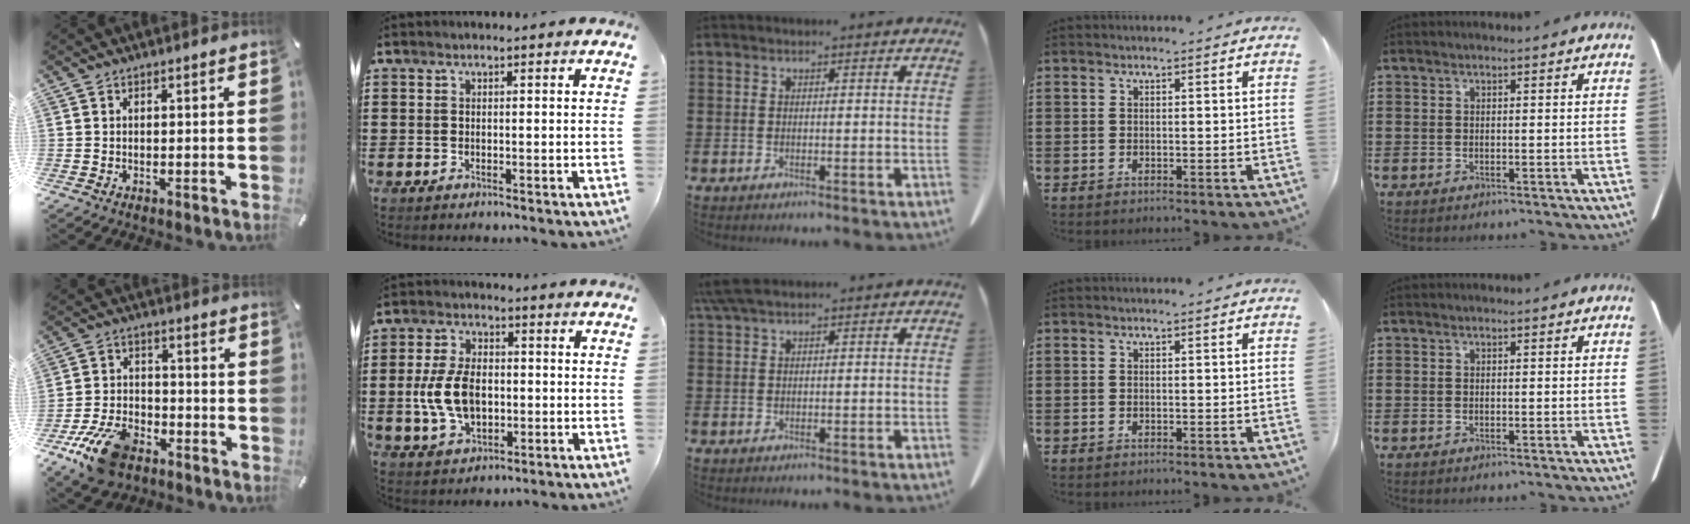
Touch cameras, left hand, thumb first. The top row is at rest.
{"thumb": {"total": 12.9, "force": [-8.1, 7.0, 7.2], "torque": [-0.132, 0.048, -0.143]}, "index": {"total": 9.1, "force": [-0.8, 5.6, 7.1], "torque": [-0.162, 0.008, -0.018]}, "middle": {"total": 3.1, "force": [2.1, 0.7, 2.2], "torque": [-0.048, 0.005, 0.040]}}